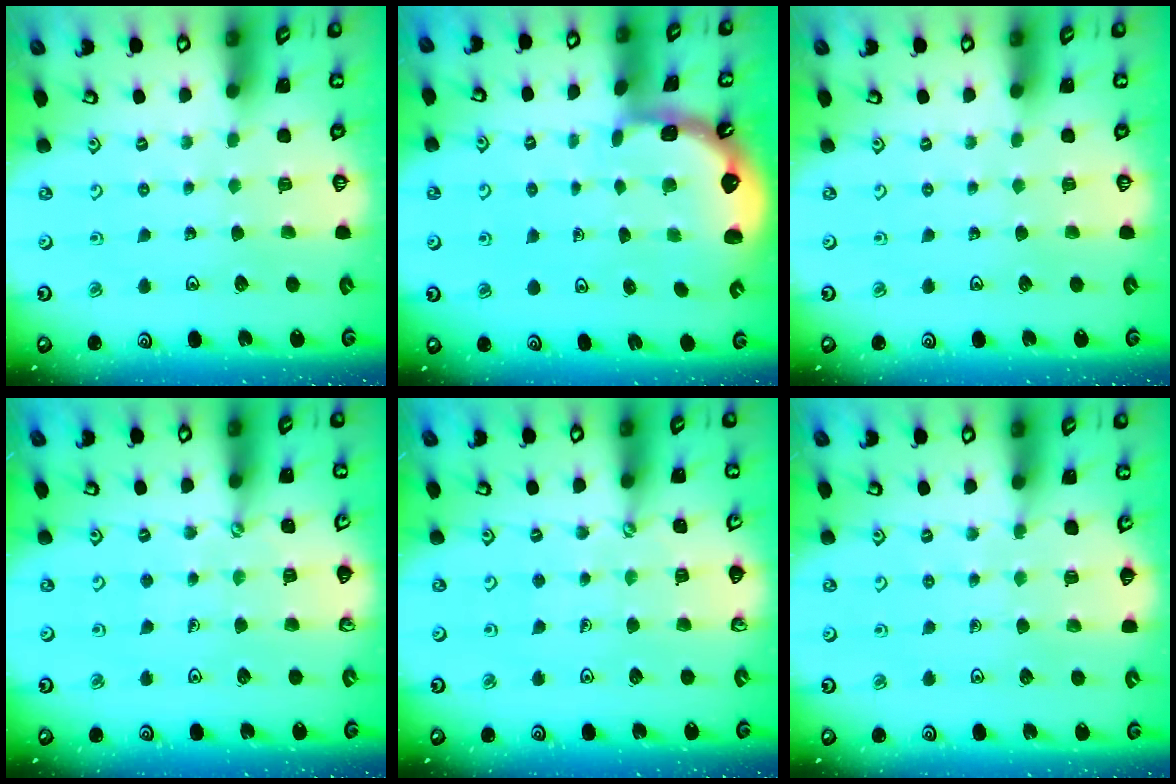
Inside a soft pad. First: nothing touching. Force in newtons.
{"total": 1.3, "press": 1.3, "slide": 0.1}
{"total": 0.0}
{"total": 1.6, "press": 1.6, "slide": 0.5}
{"total": 1.6, "press": 1.6, "slide": 0.5}
{"total": 6.1, "press": 5.9, "slide": 1.6}